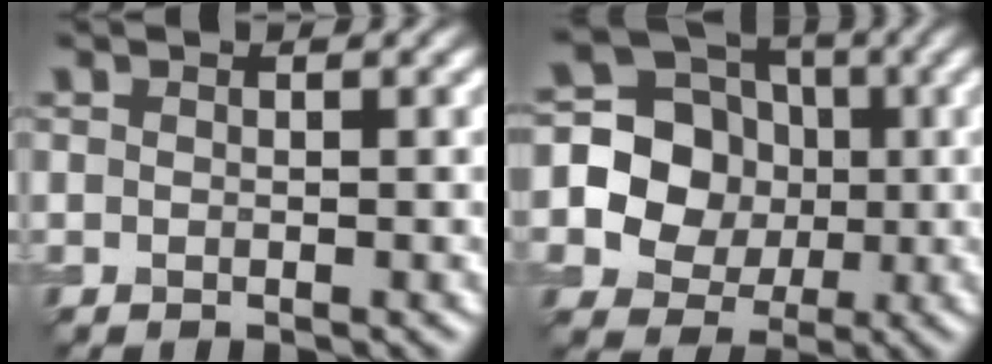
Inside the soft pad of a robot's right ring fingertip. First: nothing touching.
{"total": 11.8, "force": [0.1, 11.3, 3.6], "torque": [-0.094, 0.028, -0.008]}